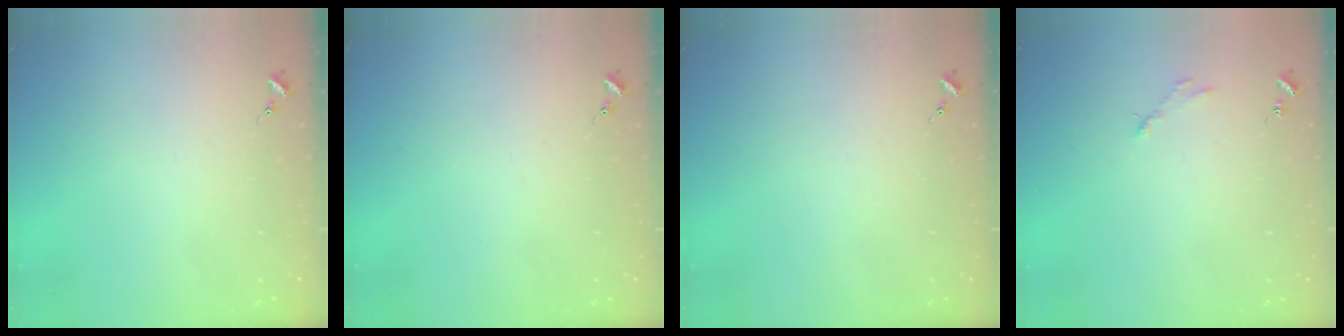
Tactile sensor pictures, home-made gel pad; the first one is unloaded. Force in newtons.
{"total": 0.0}
{"total": 0.0}
{"total": 2.8, "press": 2.8, "slide": 0.4}